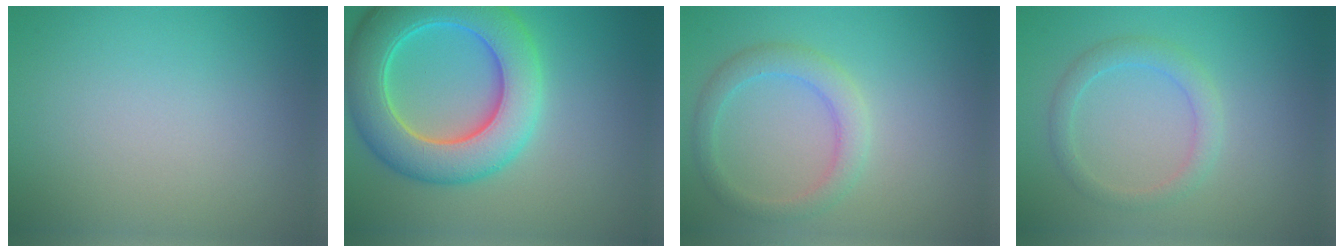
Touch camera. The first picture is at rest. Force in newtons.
{"total": 9.5, "press": 9.5, "slide": 0.2}
{"total": 2.9, "press": 2.9, "slide": 0.1}
{"total": 2.3, "press": 2.2, "slide": 0.1}